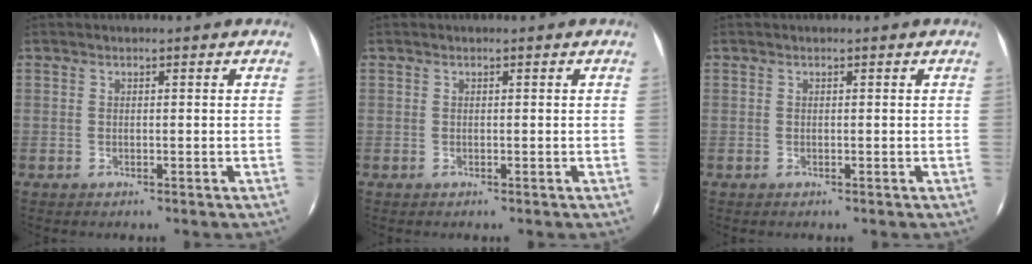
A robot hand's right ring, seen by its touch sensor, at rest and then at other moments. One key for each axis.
{"total": 0.0}
{"total": 0.0}